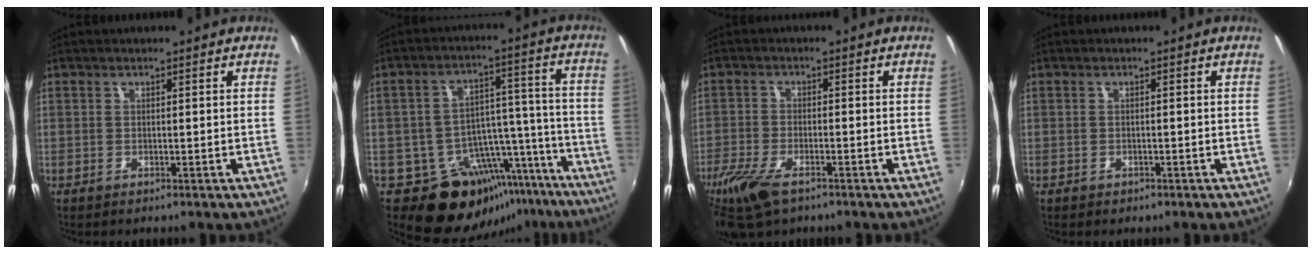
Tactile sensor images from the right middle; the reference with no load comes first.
{"total": 17.2, "force": [-12.5, 10.5, 5.5], "torque": [-0.093, 0.055, -0.156]}
{"total": 9.9, "force": [-6.5, 3.9, 6.3], "torque": [-0.160, -0.032, -0.127]}
{"total": 1.0, "force": [-0.7, 0.8, 0.2], "torque": [-0.005, -0.003, -0.010]}